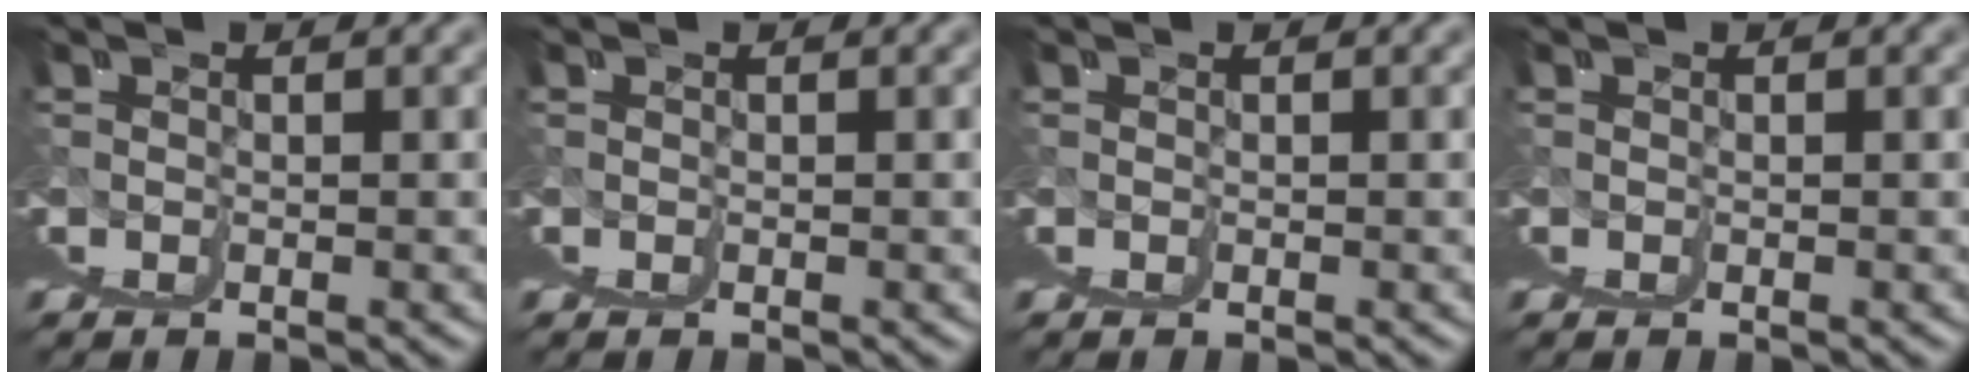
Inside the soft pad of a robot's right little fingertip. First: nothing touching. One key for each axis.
{"total": 0.0}
{"total": 0.0}
{"total": 0.0}